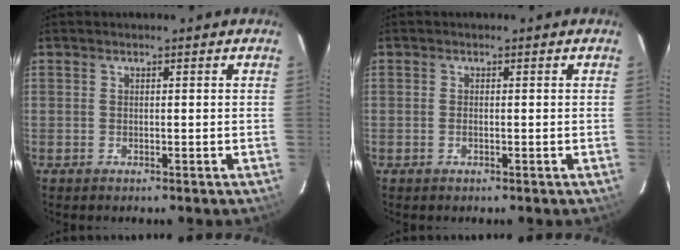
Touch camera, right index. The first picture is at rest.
{"total": 0.8, "force": [-0.3, 0.4, 0.6], "torque": [-0.014, 0.000, -0.006]}